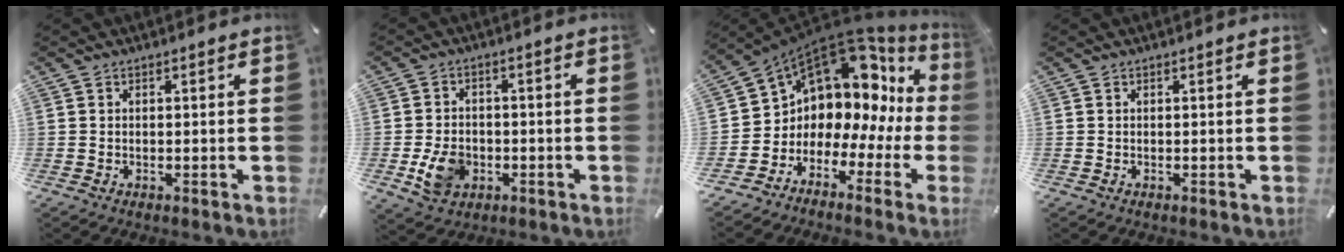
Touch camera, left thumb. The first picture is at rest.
{"total": 8.0, "force": [-2.2, 6.2, 4.6], "torque": [-0.083, 0.005, -0.038]}
{"total": 10.4, "force": [6.5, 7.0, 4.1], "torque": [-0.076, -0.076, 0.119]}
{"total": 0.0}